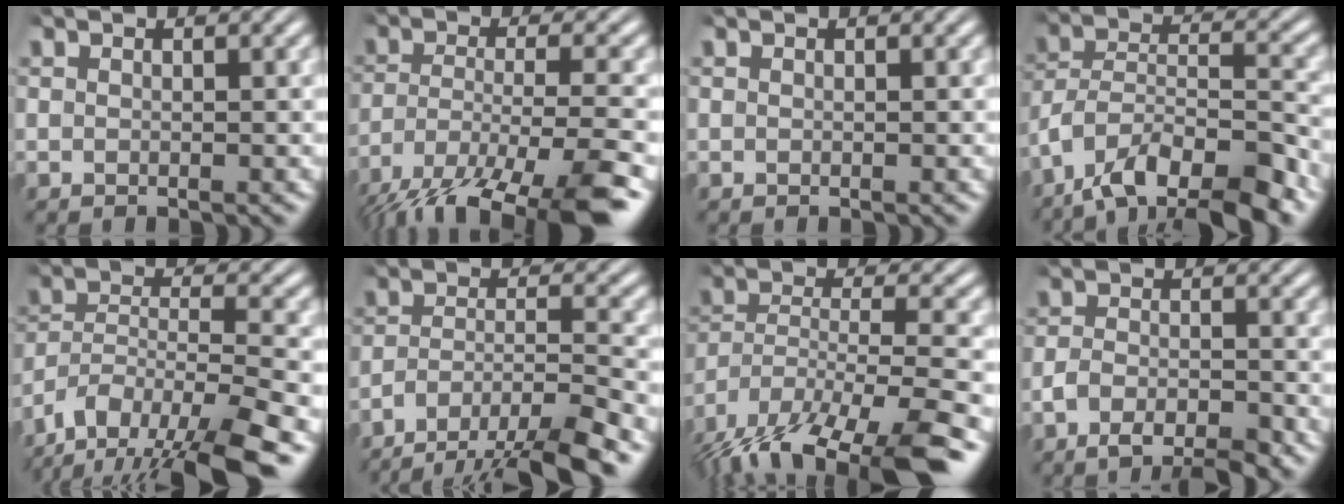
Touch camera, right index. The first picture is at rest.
{"total": 11.0, "force": [-6.7, 4.8, 7.3], "torque": [-0.146, -0.064, -0.071]}
{"total": 0.0}
{"total": 9.8, "force": [-4.5, 6.4, 5.8], "torque": [-0.108, -0.029, -0.071]}
{"total": 9.1, "force": [-4.5, 5.1, 6.0], "torque": [-0.123, -0.045, -0.057]}
{"total": 9.0, "force": [-5.9, 4.4, 5.2], "torque": [-0.082, -0.026, -0.088]}
{"total": 11.9, "force": [-7.4, 5.8, 7.3], "torque": [-0.149, -0.060, -0.091]}
{"total": 4.1, "force": [-3.2, 1.4, 2.2], "torque": [-0.038, -0.011, -0.053]}